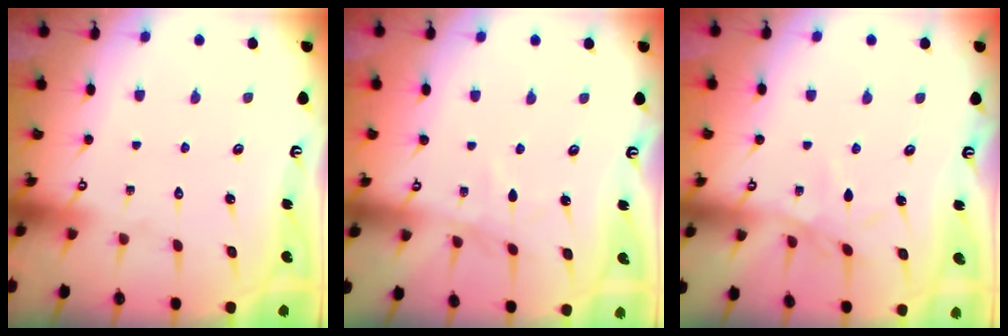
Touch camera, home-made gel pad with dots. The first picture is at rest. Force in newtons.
{"total": 3.1, "press": 3.1, "slide": 0.2}
{"total": 3.5, "press": 3.5, "slide": 0.2}